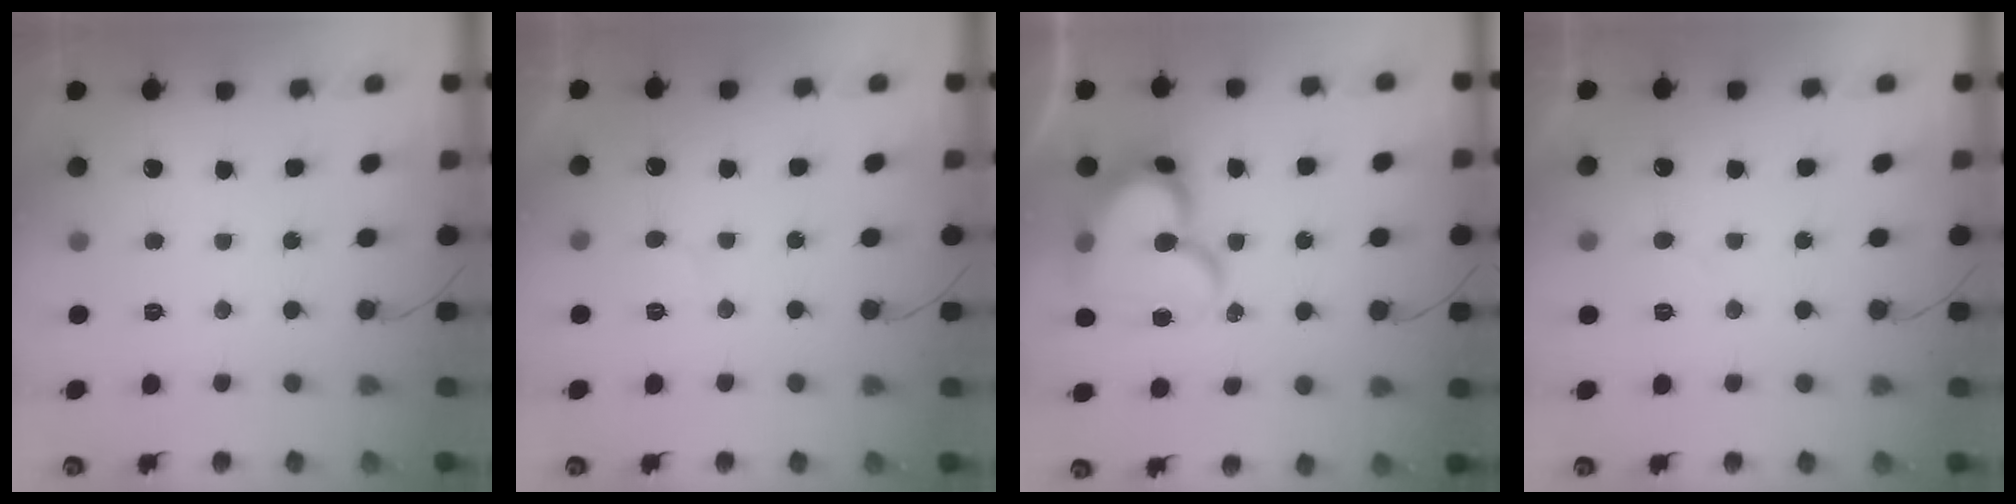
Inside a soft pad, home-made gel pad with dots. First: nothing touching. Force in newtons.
{"total": 6.1, "press": 6.1, "slide": 0.4}
{"total": 19.4, "press": 19.4, "slide": 1.5}
{"total": 4.3, "press": 4.3, "slide": 0.3}